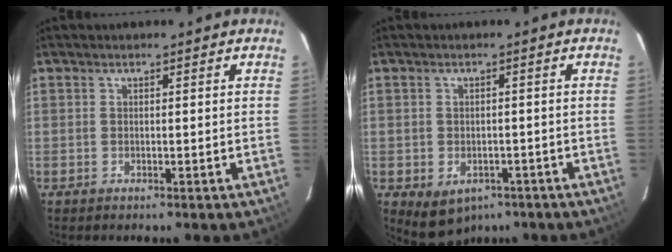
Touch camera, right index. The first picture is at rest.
{"total": 6.4, "force": [-3.4, 4.7, 2.7], "torque": [-0.050, -0.004, -0.032]}